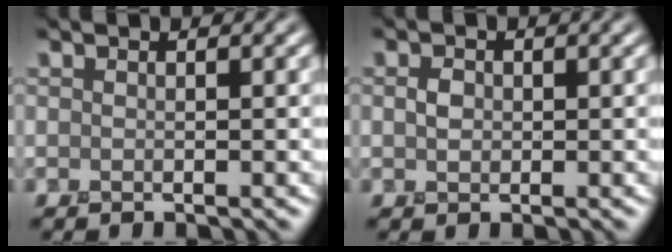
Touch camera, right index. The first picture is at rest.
{"total": 1.1, "force": [-0.1, 1.0, 0.6], "torque": [-0.012, 0.000, -0.007]}